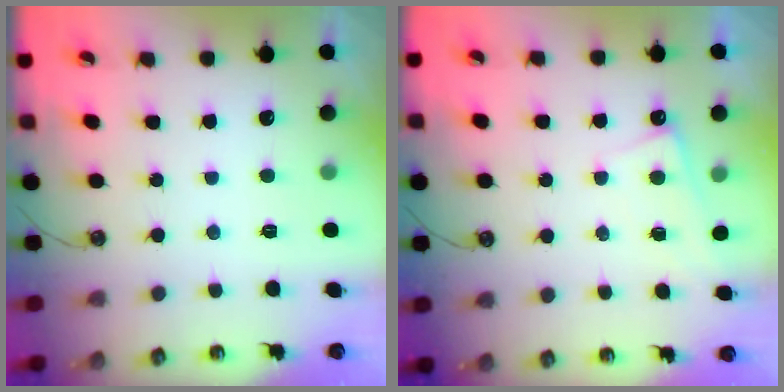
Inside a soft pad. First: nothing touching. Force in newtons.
{"total": 0.7, "press": 0.7, "slide": 0.3}